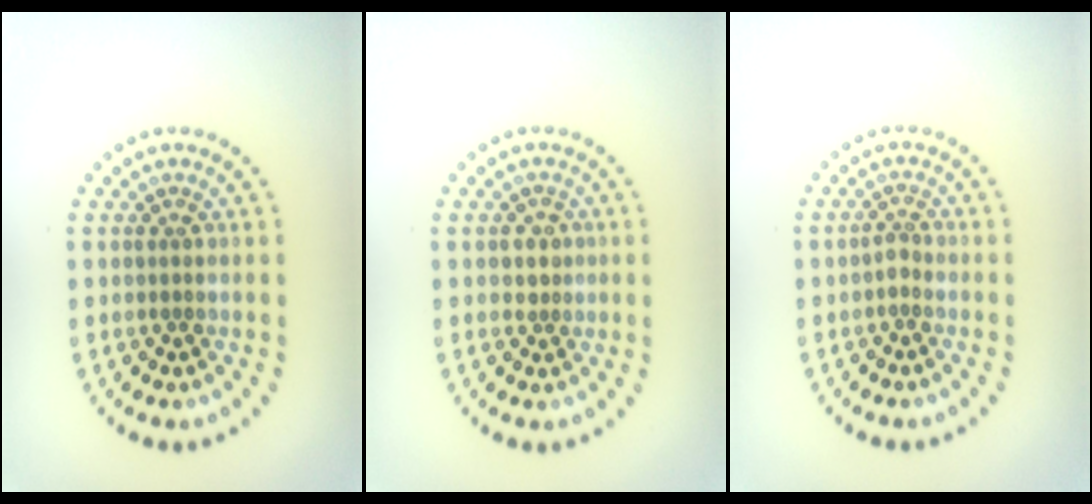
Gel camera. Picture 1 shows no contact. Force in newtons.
{"total": 1.5, "press": 1.2, "slide": 0.9}
{"total": 1.0, "press": 0.8, "slide": 0.6}